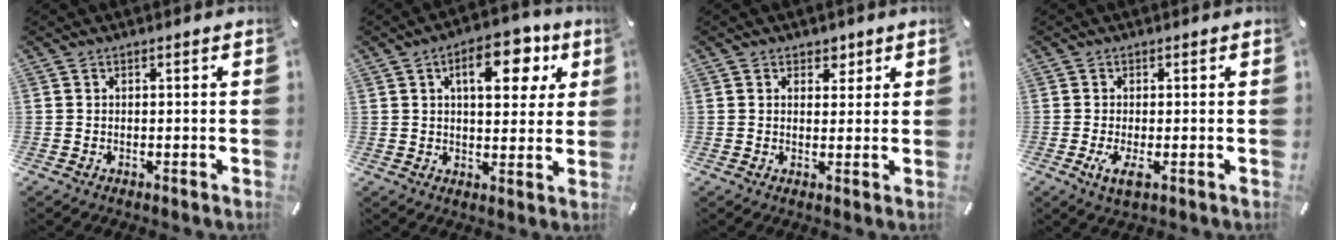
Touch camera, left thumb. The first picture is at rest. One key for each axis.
{"total": 12.5, "fx": 5.1, "fy": 6.6, "fz": 9.3, "tx": -0.123, "ty": -0.011, "tz": 0.078}
{"total": 3.3, "fx": 1.6, "fy": 2.6, "fz": 1.2, "tx": 0.002, "ty": -0.007, "tz": 0.022}
{"total": 3.8, "fx": -0.8, "fy": 1.2, "fz": 3.5, "tx": -0.072, "ty": -0.014, "tz": -0.018}